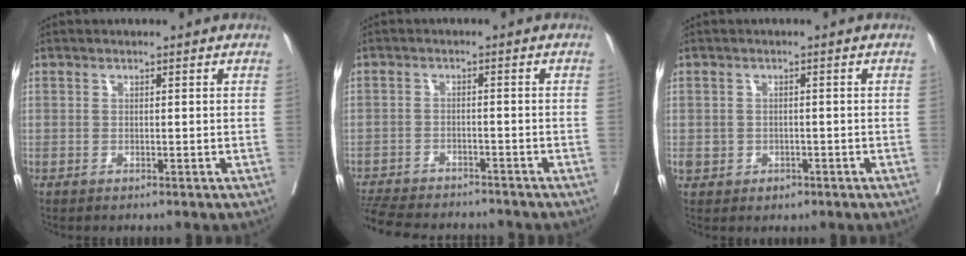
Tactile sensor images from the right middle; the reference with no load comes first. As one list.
[{"total": 13.6, "force": [-12.2, 3.1, 4.9], "torque": [-0.114, -0.013, -0.177]}, {"total": 2.6, "force": [-1.0, 2.3, 0.9], "torque": [-0.009, 0.006, -0.005]}]